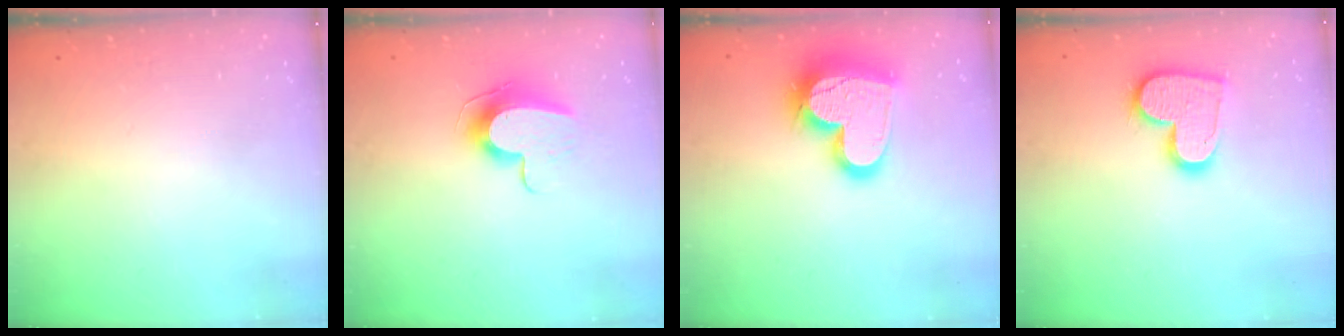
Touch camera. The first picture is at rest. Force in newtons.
{"total": 9.3, "press": 9.3, "slide": 0.3}
{"total": 20.2, "press": 20.1, "slide": 1.6}
{"total": 14.6, "press": 14.6, "slide": 1.2}